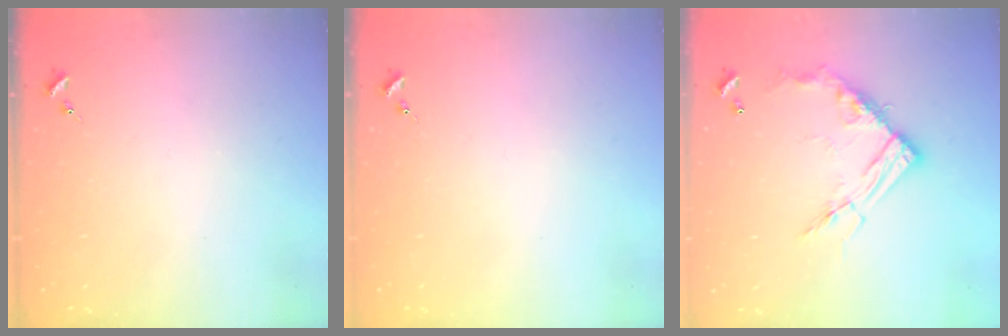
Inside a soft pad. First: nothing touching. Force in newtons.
{"total": 0.0}
{"total": 16.0, "press": 15.9, "slide": 1.5}